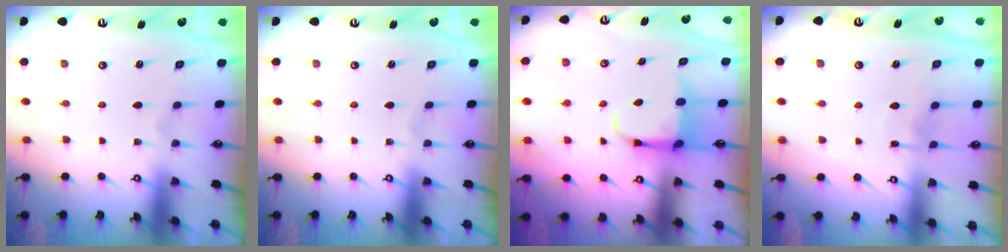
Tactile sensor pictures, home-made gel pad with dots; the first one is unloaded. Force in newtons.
{"total": 0.0}
{"total": 4.6, "press": 4.5, "slide": 0.8}
{"total": 5.8, "press": 5.8, "slide": 0.5}